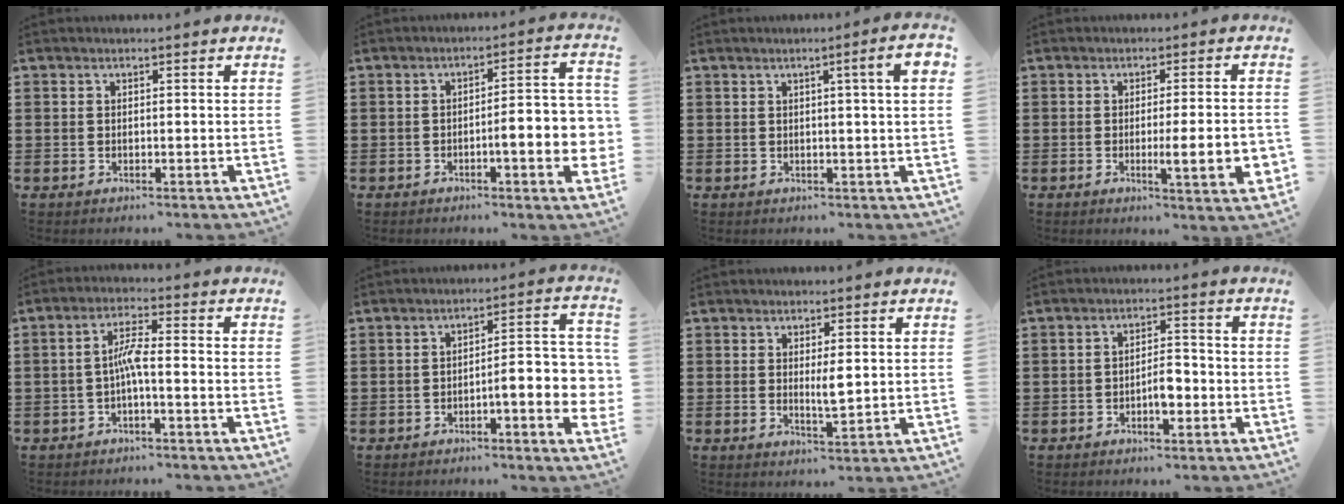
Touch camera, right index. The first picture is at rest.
{"total": 7.9, "force": [-2.1, 1.7, 7.4], "torque": [-0.104, -0.007, -0.037]}
{"total": 4.4, "force": [1.4, -0.1, 4.2], "torque": [-0.072, -0.004, 0.018]}
{"total": 7.1, "force": [-1.4, 0.8, 6.9], "torque": [-0.095, -0.016, -0.023]}
{"total": 4.2, "force": [-1.1, 0.5, 4.1], "torque": [-0.084, 0.002, -0.026]}
{"total": 6.8, "force": [-2.4, 1.4, 6.2], "torque": [-0.085, -0.015, -0.046]}
{"total": 3.0, "force": [0.6, 0.6, 2.9], "torque": [-0.049, -0.004, 0.009]}
{"total": 3.6, "force": [-1.4, 1.4, 3.1], "torque": [-0.055, 0.007, -0.026]}